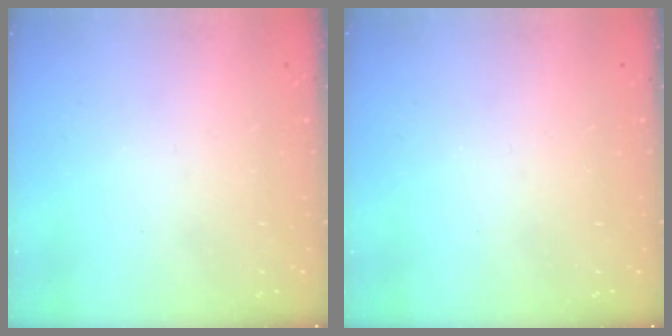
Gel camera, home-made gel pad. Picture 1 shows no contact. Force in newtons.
{"total": 0.0}